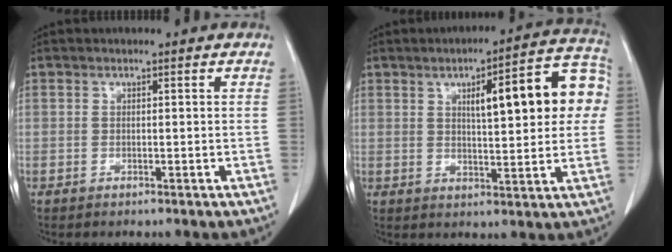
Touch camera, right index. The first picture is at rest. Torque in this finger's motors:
{"motor_torque": [0.51, 0.28, 0.32, 0.05]}